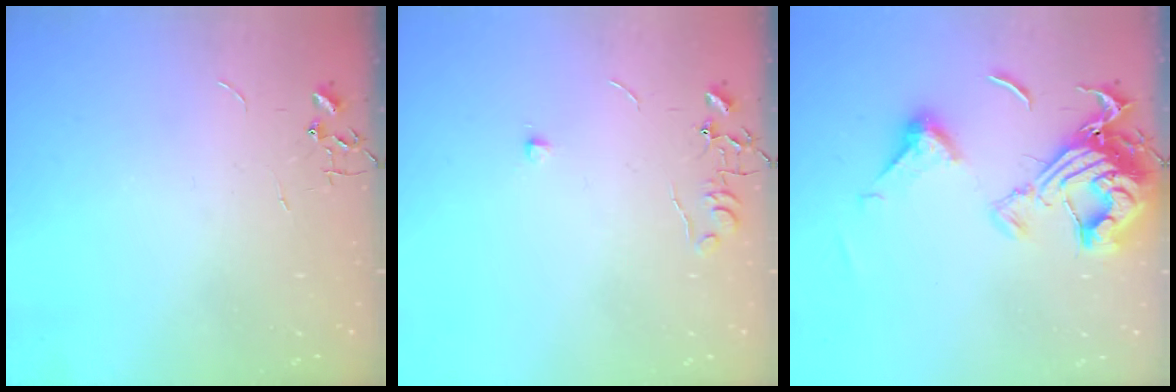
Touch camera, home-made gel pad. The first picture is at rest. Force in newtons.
{"total": 5.8, "press": 5.7, "slide": 0.7}
{"total": 16.0, "press": 16.0, "slide": 1.0}